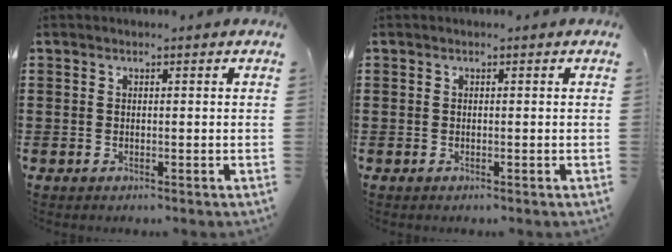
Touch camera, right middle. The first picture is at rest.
{"total": 0.0}